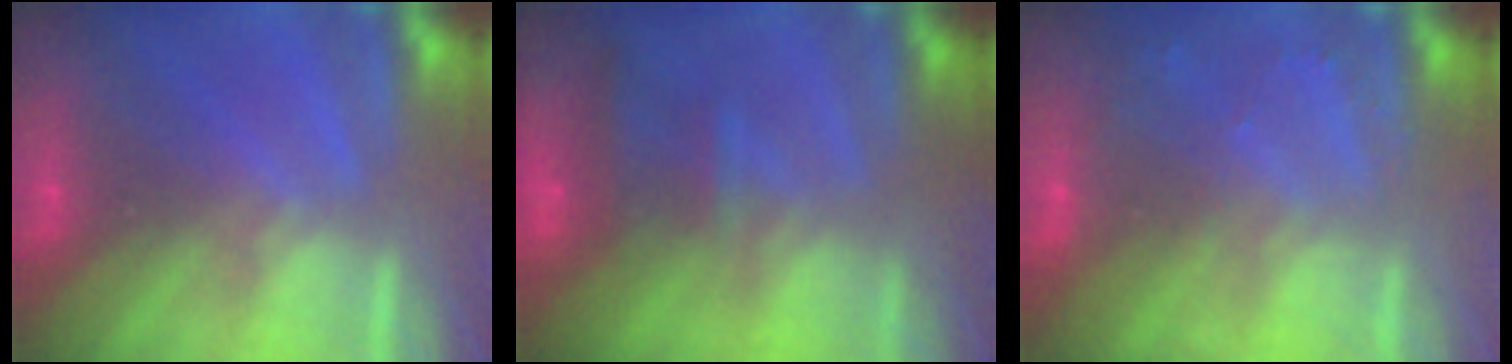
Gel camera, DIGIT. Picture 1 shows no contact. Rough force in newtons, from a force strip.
{"total": 10.5}
{"total": 2.2}